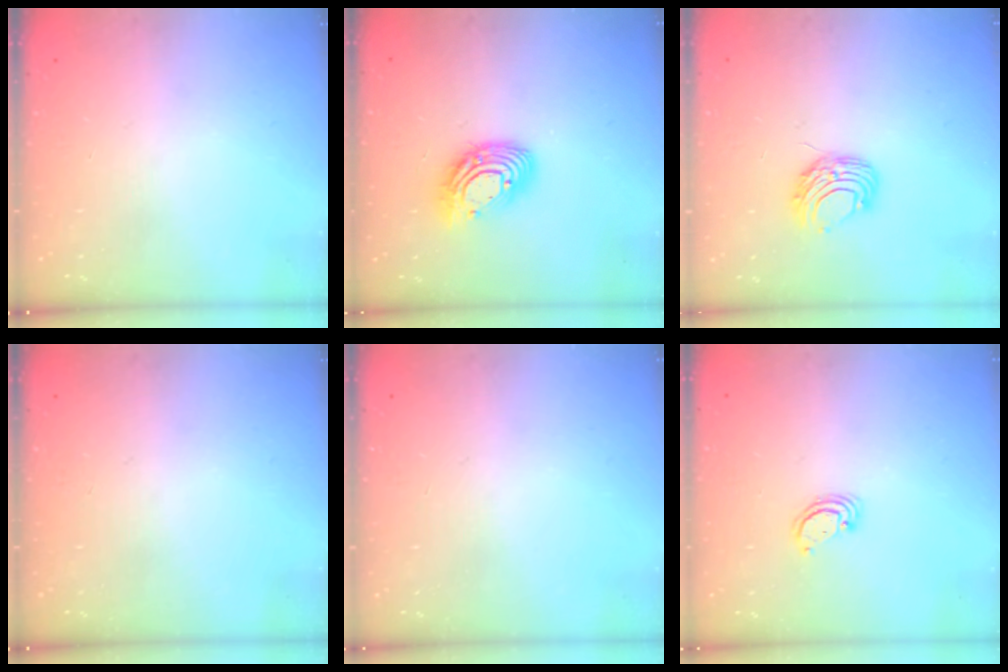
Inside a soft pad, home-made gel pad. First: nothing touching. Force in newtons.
{"total": 13.9, "press": 13.9, "slide": 1.2}
{"total": 7.6, "press": 7.6, "slide": 0.5}
{"total": 0.0}
{"total": 0.0}
{"total": 2.3, "press": 2.3, "slide": 0.2}